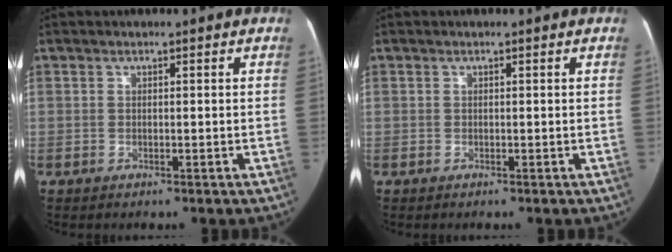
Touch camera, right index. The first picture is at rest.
{"total": 0.0}